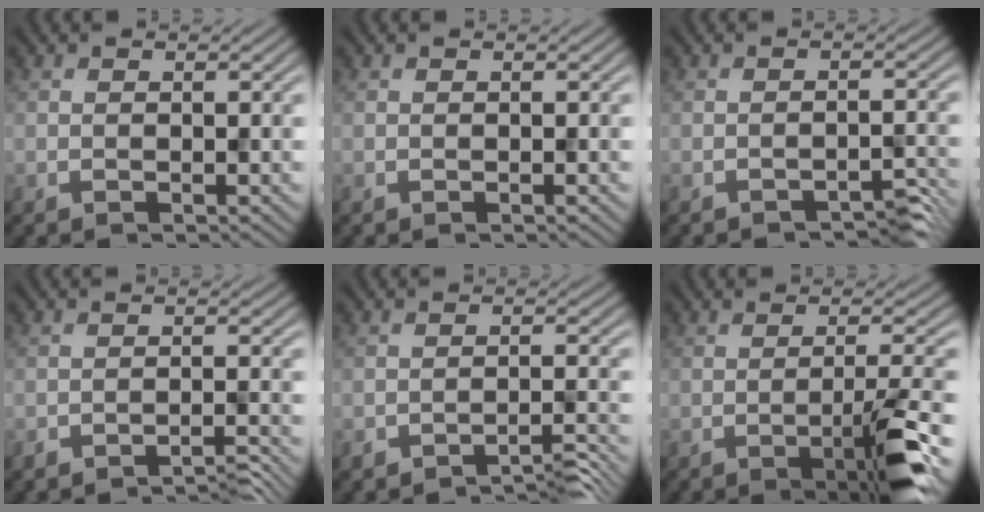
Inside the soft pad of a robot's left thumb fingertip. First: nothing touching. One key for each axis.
{"total": 0.0}
{"total": 2.2, "fx": -2.1, "fy": 0.3, "fz": 0.8, "tx": -0.007, "ty": 0.004, "tz": -0.033}
{"total": 2.9, "fx": -2.7, "fy": 0.3, "fz": 0.9, "tx": -0.007, "ty": 0.006, "tz": -0.046}
{"total": 3.4, "fx": -3.2, "fy": 0.4, "fz": 1.3, "tx": -0.017, "ty": 0.005, "tz": -0.050}
{"total": 6.6, "fx": -3.0, "fy": 0.8, "fz": 5.9, "tx": -0.092, "ty": 0.004, "tz": -0.054}